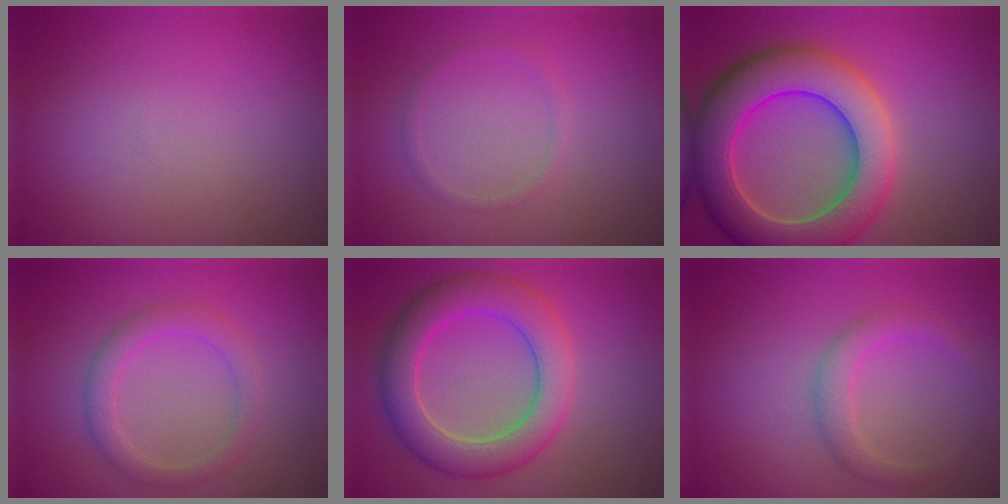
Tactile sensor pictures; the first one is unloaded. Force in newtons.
{"total": 1.0, "press": 0.9, "slide": 0.0}
{"total": 11.2, "press": 11.2, "slide": 0.6}
{"total": 2.7, "press": 2.6, "slide": 0.3}
{"total": 6.9, "press": 6.9, "slide": 0.5}
{"total": 2.3, "press": 2.2, "slide": 0.1}